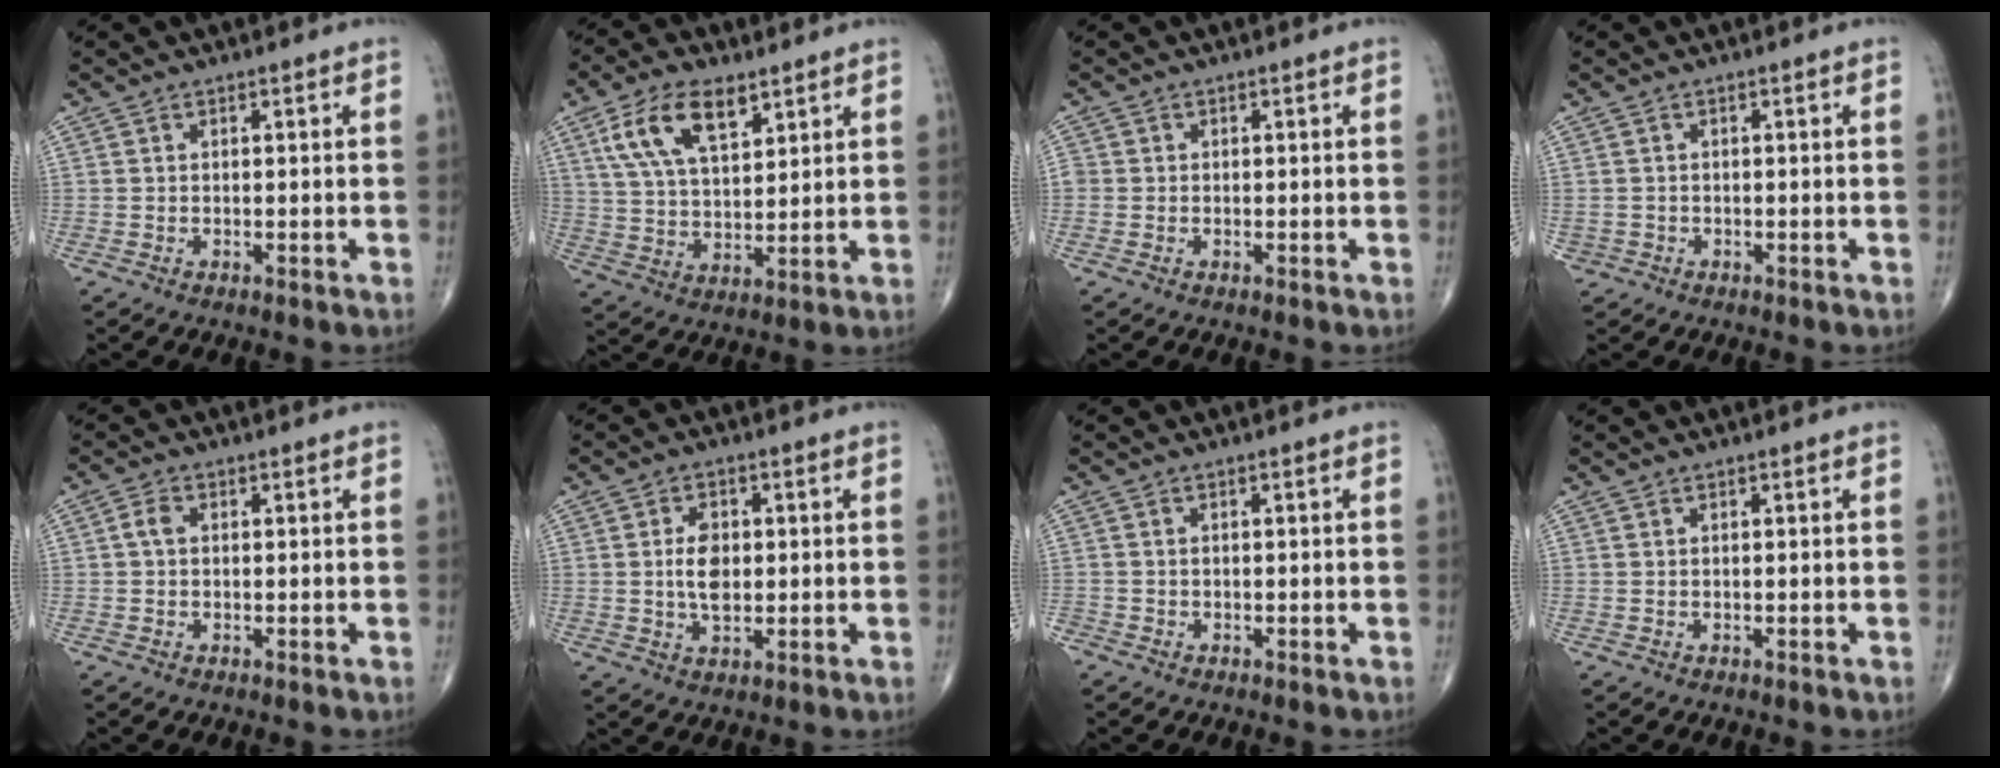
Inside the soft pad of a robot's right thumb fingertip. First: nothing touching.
{"total": 12.4, "force": [6.3, 6.0, 8.9], "torque": [-0.155, -0.015, 0.123]}
{"total": 1.3, "force": [-0.1, 1.2, 0.4], "torque": [0.002, 0.003, -0.002]}
{"total": 1.0, "force": [-0.4, 0.9, -0.1], "torque": [0.003, 0.005, -0.009]}
{"total": 2.2, "force": [0.2, 1.5, 1.5], "torque": [-0.028, 0.007, 0.000]}
{"total": 5.8, "force": [0.3, 3.6, 4.5], "torque": [-0.073, -0.003, 0.005]}
{"total": 1.3, "force": [-0.8, 1.0, 0.2], "torque": [-0.002, 0.003, -0.020]}
{"total": 0.0}